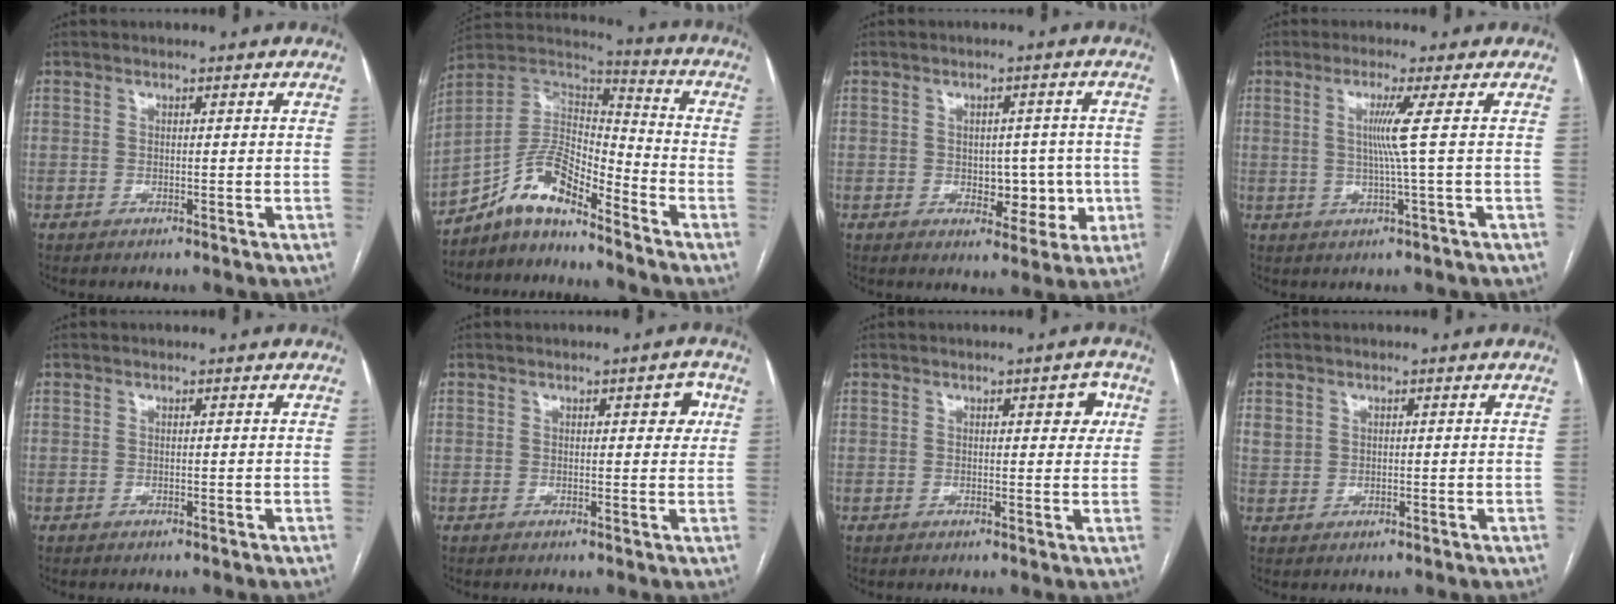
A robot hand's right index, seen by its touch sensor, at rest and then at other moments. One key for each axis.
{"total": 11.1, "fx": -8.5, "fy": 3.0, "fz": 6.4, "tx": -0.122, "ty": 0.037, "tz": -0.156}
{"total": 5.8, "fx": -0.8, "fy": 3.8, "fz": 4.3, "tx": -0.044, "ty": 0.014, "tz": 0.000}
{"total": 4.4, "fx": 0.6, "fy": -1.8, "fz": 4.0, "tx": -0.078, "ty": -0.005, "tz": 0.013}
{"total": 0.0}
{"total": 3.2, "fx": 1.1, "fy": 1.3, "fz": 2.7, "tx": -0.025, "ty": 0.008, "tz": 0.010}
{"total": 3.5, "fx": 1.3, "fy": 1.4, "fz": 2.9, "tx": -0.028, "ty": 0.008, "tz": 0.012}
{"total": 2.1, "fx": 0.9, "fy": 1.8, "fz": 0.6, "tx": -0.011, "ty": 0.011, "tz": 0.019}